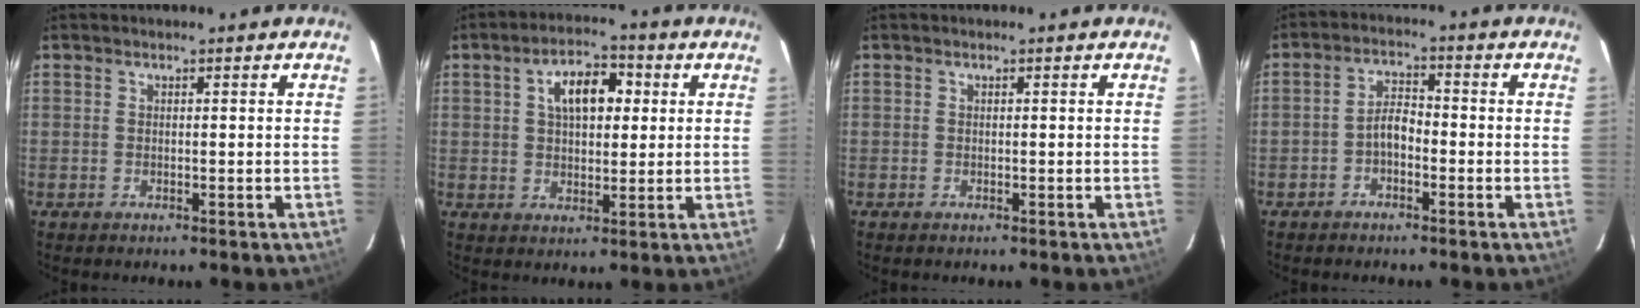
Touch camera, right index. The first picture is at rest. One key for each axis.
{"total": 8.2, "fx": 2.3, "fy": 4.5, "fz": 6.4, "tx": -0.106, "ty": 0.026, "tz": 0.040}
{"total": 0.0}
{"total": 3.5, "fx": -1.9, "fy": 1.8, "fz": 2.4, "tx": -0.047, "ty": 0.012, "tz": -0.035}